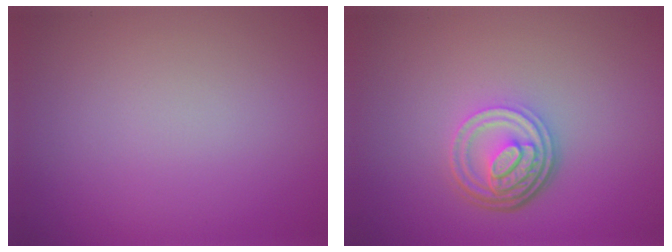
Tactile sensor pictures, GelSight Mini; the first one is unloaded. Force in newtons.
{"total": 4.7, "press": 3.5, "slide": 3.2}